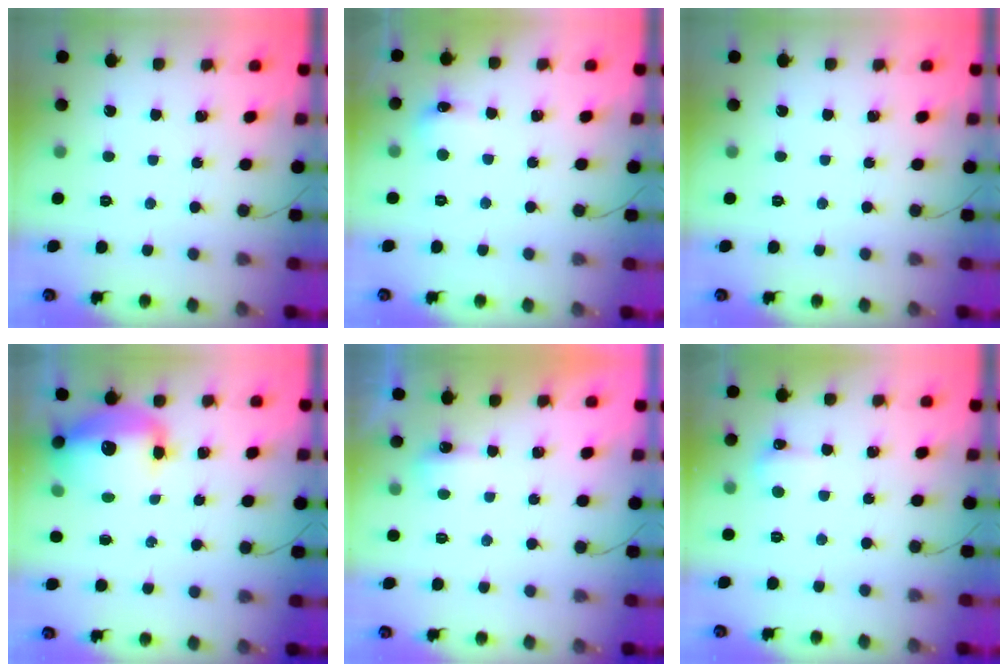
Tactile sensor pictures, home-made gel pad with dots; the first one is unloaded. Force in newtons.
{"total": 7.0, "press": 6.9, "slide": 1.4}
{"total": 0.0}
{"total": 13.2, "press": 12.8, "slide": 3.2}
{"total": 3.5, "press": 3.4, "slide": 0.7}
{"total": 4.3, "press": 4.2, "slide": 1.3}